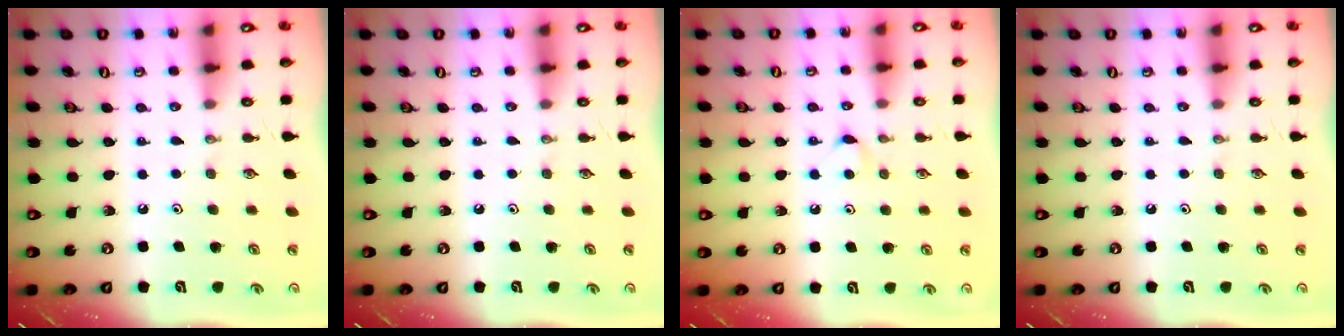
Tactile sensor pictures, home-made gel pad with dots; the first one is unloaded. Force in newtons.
{"total": 0.0}
{"total": 4.2, "press": 4.2, "slide": 0.5}
{"total": 0.0}